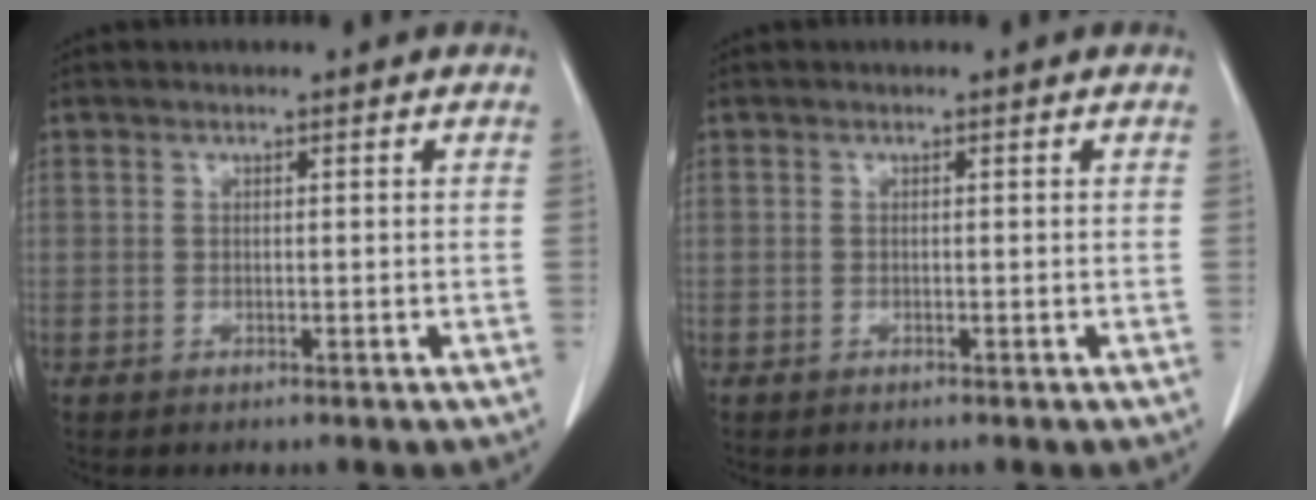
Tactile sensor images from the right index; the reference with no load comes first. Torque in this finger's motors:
{"motor_torque": [-0.02, 0.01, -0.01, 0.00]}